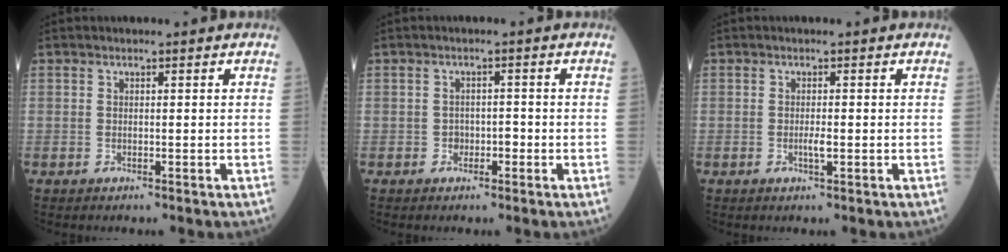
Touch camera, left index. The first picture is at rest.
{"total": 1.6, "force": [-0.7, 1.2, 0.9], "torque": [-0.008, 0.006, -0.010]}
{"total": 1.4, "force": [-0.3, 0.2, 1.3], "torque": [-0.029, -0.002, -0.004]}